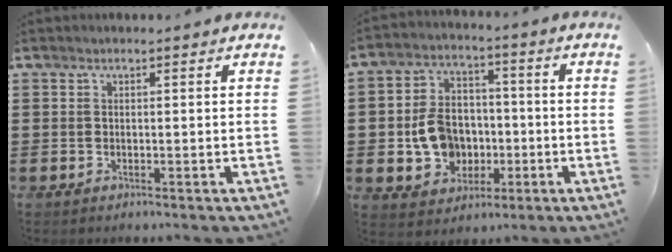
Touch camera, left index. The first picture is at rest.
{"total": 8.6, "force": [-1.2, 7.2, 4.4], "torque": [-0.115, 0.021, -0.021]}